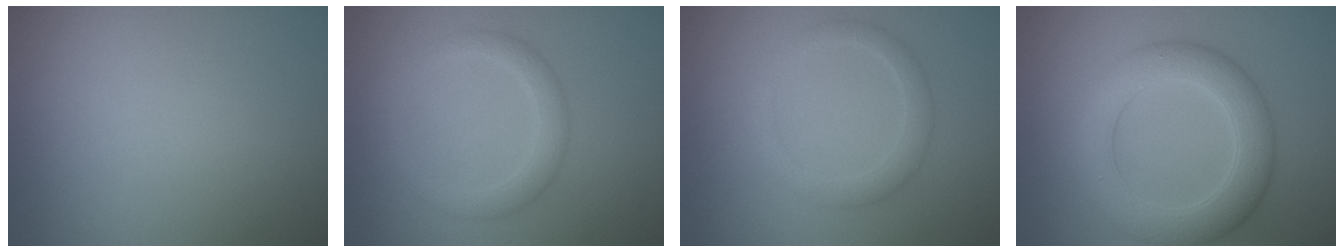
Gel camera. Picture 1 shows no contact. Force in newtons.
{"total": 2.4, "press": 2.4, "slide": 0.1}
{"total": 2.2, "press": 2.2, "slide": 0.0}
{"total": 6.2, "press": 6.2, "slide": 0.3}